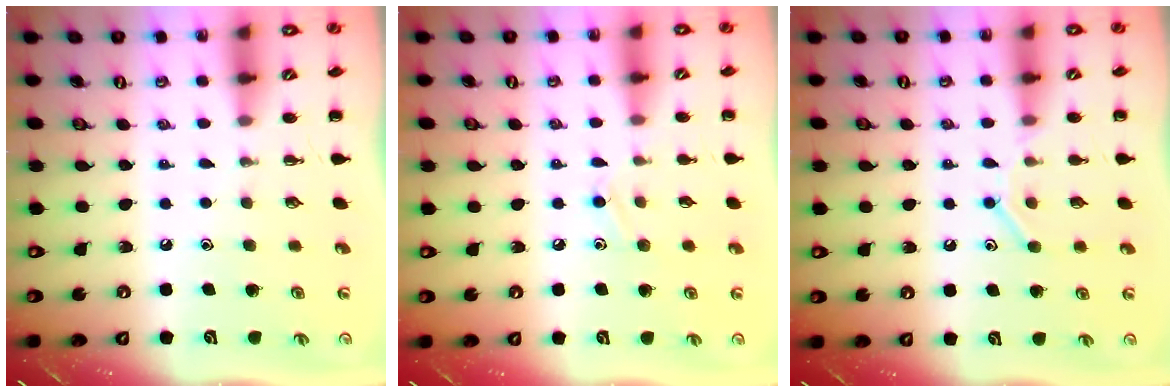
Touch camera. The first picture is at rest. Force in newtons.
{"total": 8.4, "press": 8.1, "slide": 2.4}
{"total": 9.4, "press": 9.2, "slide": 1.7}